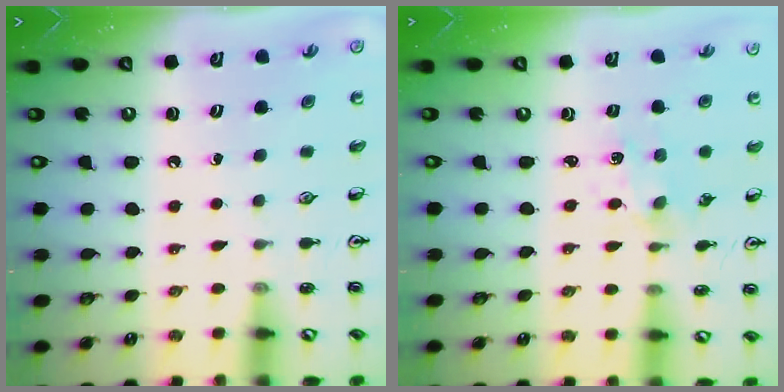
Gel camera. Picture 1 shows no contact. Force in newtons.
{"total": 1.5, "press": 1.5, "slide": 0.3}